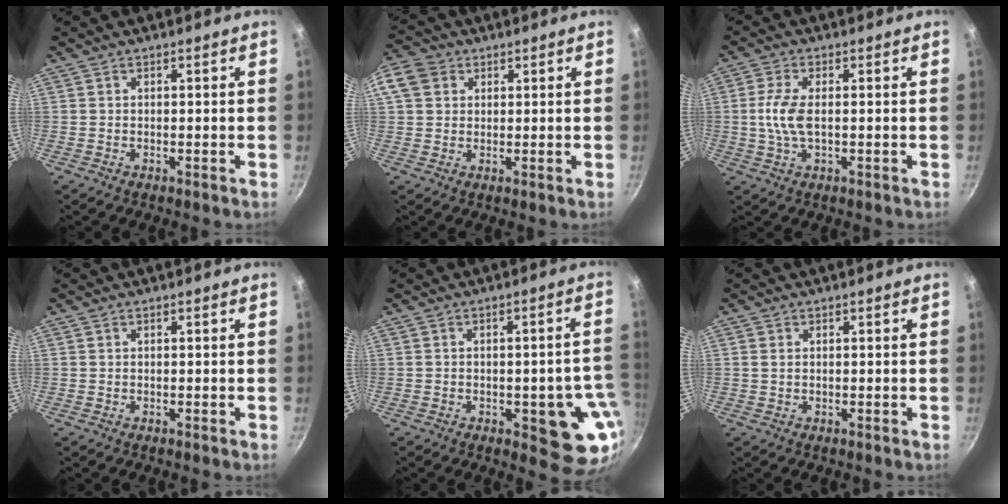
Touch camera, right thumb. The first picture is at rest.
{"total": 9.0, "force": [3.0, 7.3, 4.4], "torque": [-0.087, 0.012, 0.045]}
{"total": 6.0, "force": [-0.1, 2.5, 5.5], "torque": [-0.126, 0.002, -0.005]}
{"total": 0.0}
{"total": 12.3, "force": [-3.1, 5.6, 10.6], "torque": [-0.066, 0.008, -0.035]}
{"total": 0.8, "force": [0.1, 0.6, 0.5], "torque": [-0.010, 0.002, 0.002]}